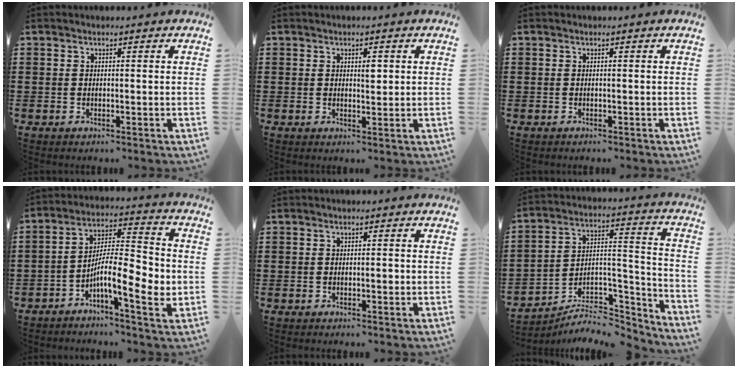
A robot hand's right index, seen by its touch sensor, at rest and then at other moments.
{"total": 2.1, "force": [0.7, 0.9, 1.8], "torque": [-0.029, 0.003, 0.009]}
{"total": 0.0}
{"total": 10.3, "force": [-3.4, 2.4, 9.5], "torque": [-0.173, -0.003, -0.060]}
{"total": 0.8, "force": [-0.2, 0.3, 0.8], "torque": [-0.014, -0.003, -0.003]}
{"total": 6.4, "force": [-5.4, 2.6, 2.2], "torque": [-0.031, 0.010, -0.103]}